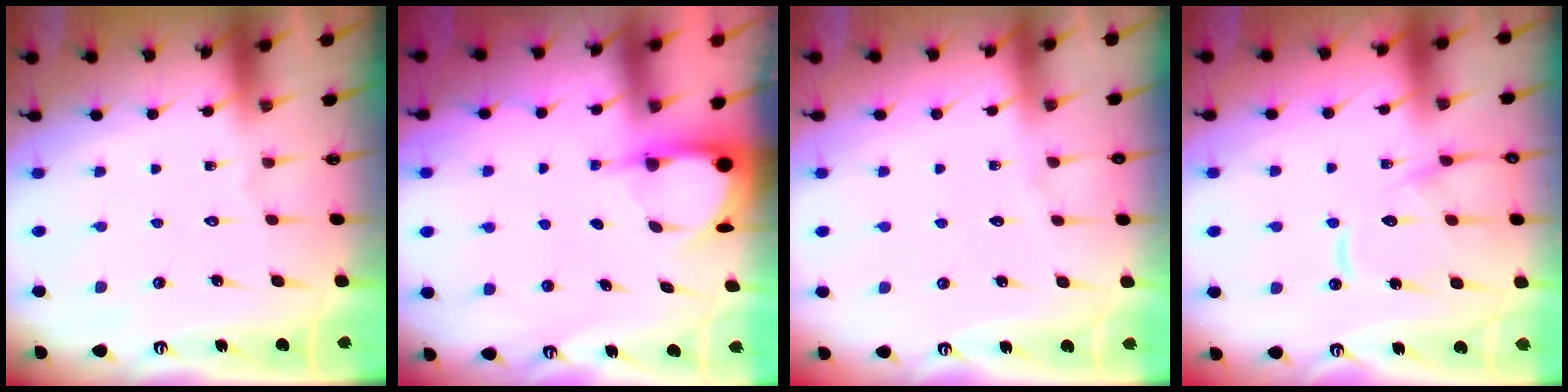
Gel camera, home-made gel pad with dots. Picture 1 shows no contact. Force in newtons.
{"total": 4.0, "press": 3.9, "slide": 0.3}
{"total": 3.5, "press": 3.5, "slide": 0.5}
{"total": 13.5, "press": 13.4, "slide": 1.3}